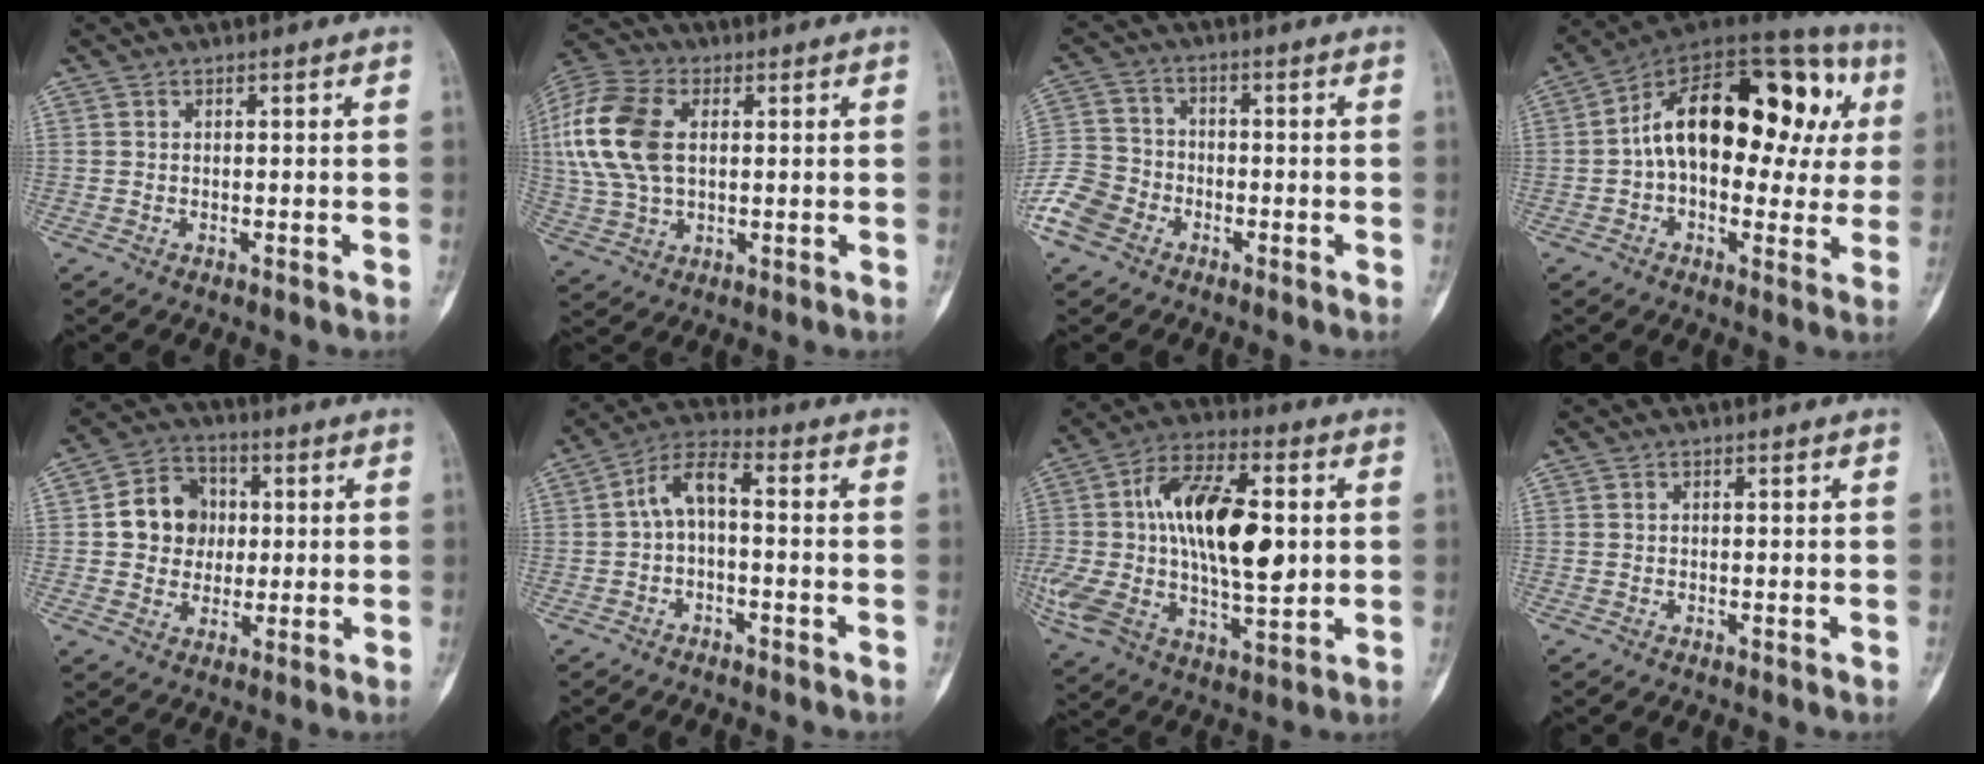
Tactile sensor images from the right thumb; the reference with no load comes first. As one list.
[{"total": 16.6, "force": [2.8, 10.5, 12.5], "torque": [-0.282, 0.012, 0.054]}, {"total": 9.0, "force": [-4.9, 6.7, 3.4], "torque": [-0.065, 0.026, -0.104]}, {"total": 25.5, "force": [3.6, 14.2, 20.8], "torque": [-0.279, 0.054, 0.045]}, {"total": 10.2, "force": [0.9, 8.9, 4.9], "torque": [-0.044, 0.011, 0.010]}, {"total": 6.7, "force": [-0.7, 3.2, 5.8], "torque": [-0.105, 0.037, -0.024]}, {"total": 26.1, "force": [2.2, 13.2, 22.4], "torque": [-0.428, 0.009, 0.036]}, {"total": 0.0}]